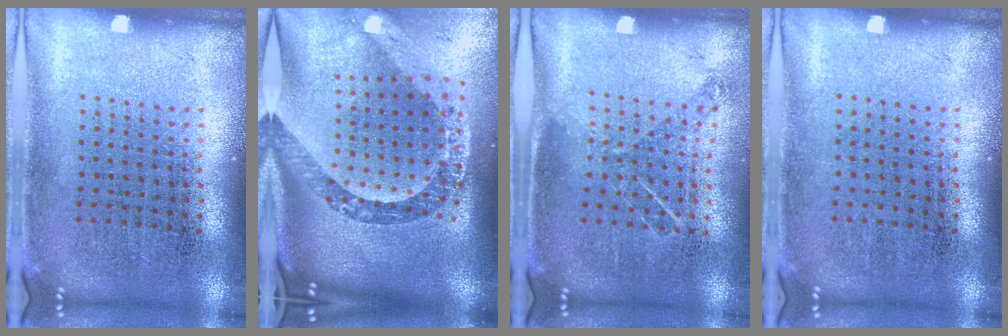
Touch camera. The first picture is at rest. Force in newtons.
{"total": 3.7, "press": 2.6, "slide": 2.6}
{"total": 0.8, "press": 0.8, "slide": 0.2}
{"total": 0.0}